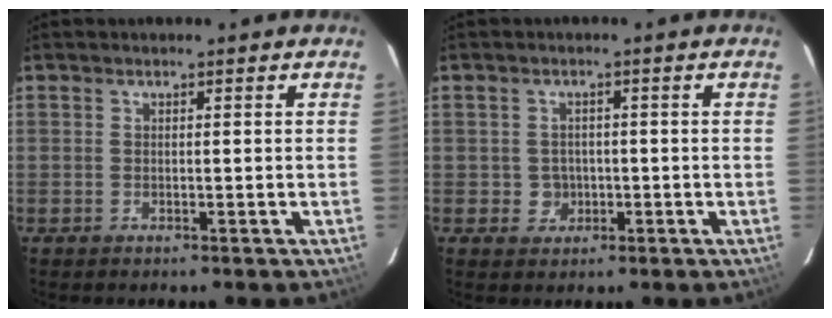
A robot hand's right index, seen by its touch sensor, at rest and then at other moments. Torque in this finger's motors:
{"motor_torque": [0.25, -0.14, -0.01, 0.00]}